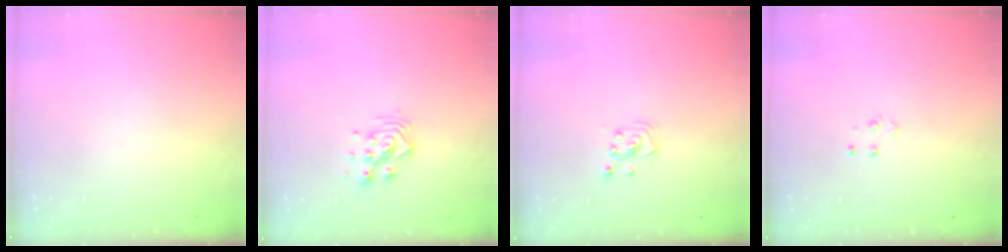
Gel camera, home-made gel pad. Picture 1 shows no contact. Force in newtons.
{"total": 6.1, "press": 6.1, "slide": 0.3}
{"total": 2.2, "press": 2.2, "slide": 0.2}
{"total": 3.6, "press": 3.6, "slide": 0.4}